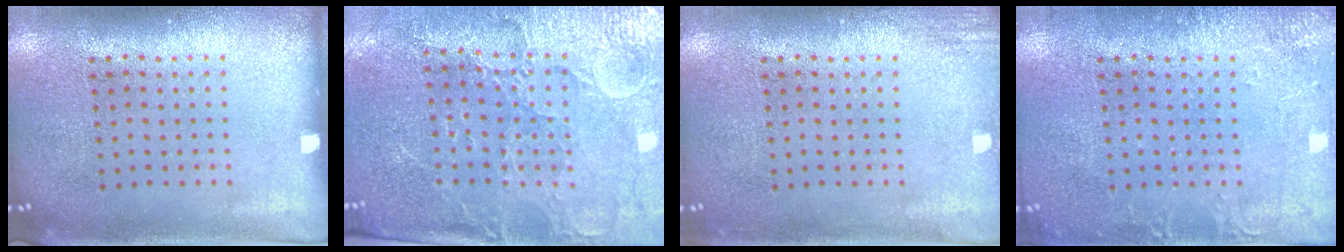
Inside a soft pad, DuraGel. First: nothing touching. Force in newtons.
{"total": 3.4, "press": 3.3, "slide": 0.9}
{"total": 1.2, "press": 1.2, "slide": 0.1}
{"total": 2.1, "press": 2.1, "slide": 0.1}